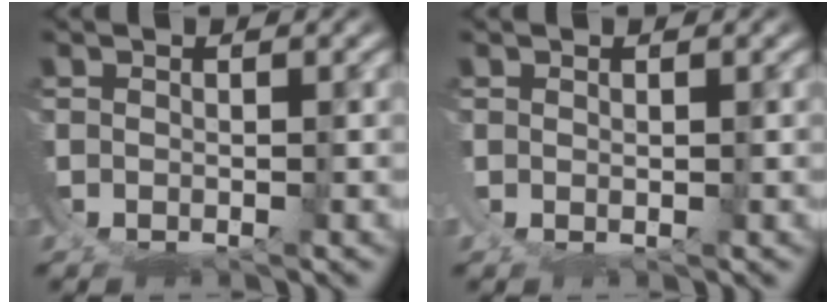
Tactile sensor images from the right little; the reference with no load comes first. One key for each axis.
{"total": 1.0, "fx": 0.3, "fy": 0.6, "fz": 0.7, "tx": -0.024, "ty": -0.008, "tz": 0.012}